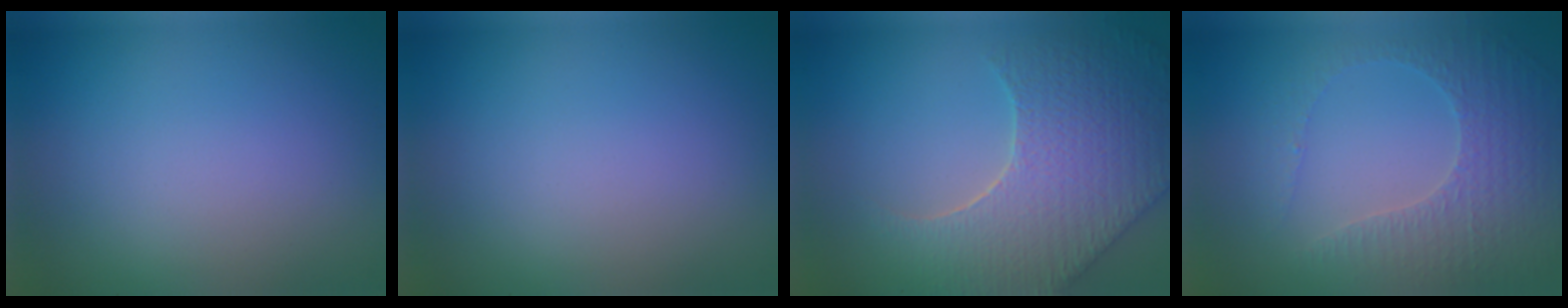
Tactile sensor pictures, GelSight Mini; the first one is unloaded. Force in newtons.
{"total": 0.0}
{"total": 8.5, "press": 6.5, "slide": 5.5}
{"total": 3.4, "press": 3.2, "slide": 1.4}